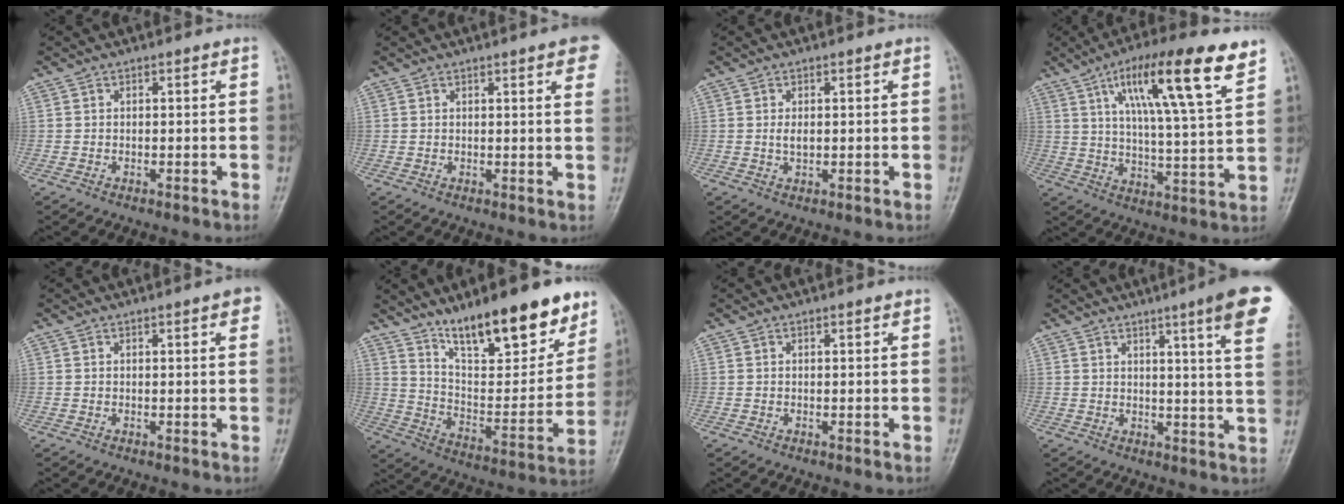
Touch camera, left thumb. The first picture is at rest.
{"total": 7.8, "force": [4.4, 1.3, 6.3], "torque": [-0.057, -0.003, 0.043]}
{"total": 1.9, "force": [0.4, 0.9, 1.6], "torque": [-0.027, -0.003, 0.010]}
{"total": 18.5, "force": [9.9, 3.3, 15.3], "torque": [-0.232, -0.029, 0.159]}
{"total": 6.4, "force": [3.1, 1.2, 5.5], "torque": [-0.055, -0.002, 0.032]}
{"total": 22.0, "force": [15.4, 6.8, 14.2], "torque": [-0.169, -0.075, 0.253]}
{"total": 0.6, "force": [0.5, 0.1, 0.4], "torque": [-0.006, -0.001, 0.006]}
{"total": 14.0, "force": [7.7, 0.5, 11.6], "torque": [-0.139, -0.032, 0.083]}